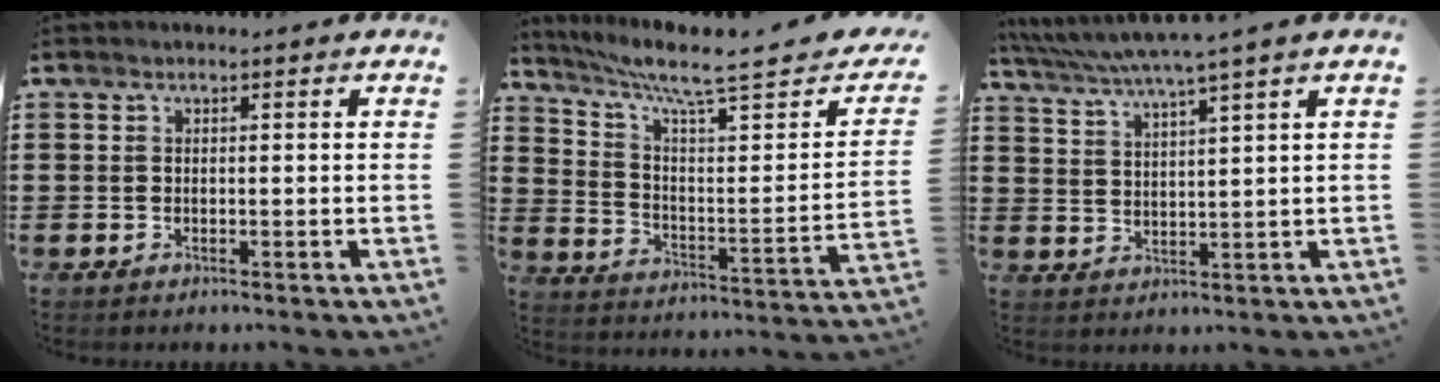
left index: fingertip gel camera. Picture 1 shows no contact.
{"total": 8.5, "force": [6.8, 0.5, 5.2], "torque": [-0.112, -0.047, 0.104]}
{"total": 4.4, "force": [3.6, -0.9, 2.3], "torque": [-0.058, -0.024, 0.057]}